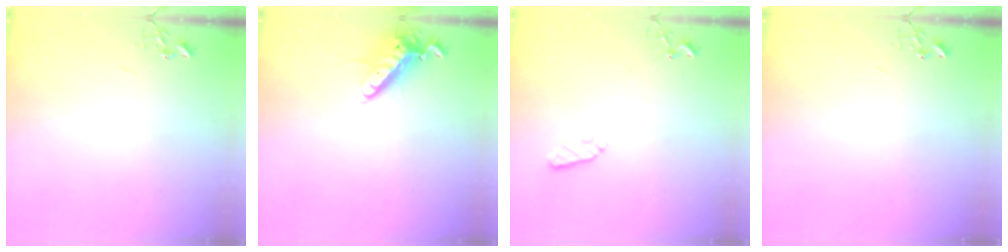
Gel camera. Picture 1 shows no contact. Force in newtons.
{"total": 12.2, "press": 12.0, "slide": 2.3}
{"total": 5.6, "press": 5.5, "slide": 1.0}
{"total": 0.0}